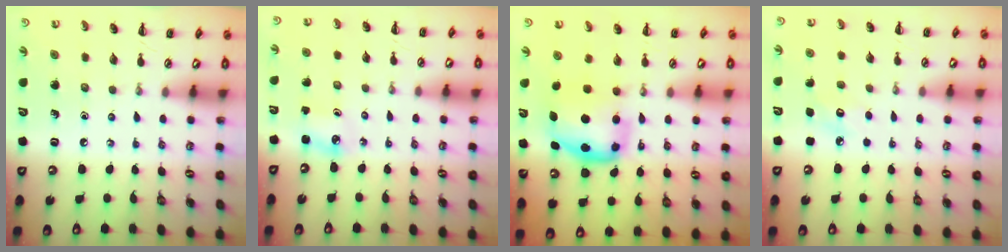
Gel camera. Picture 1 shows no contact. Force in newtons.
{"total": 2.6, "press": 2.6, "slide": 0.4}
{"total": 6.7, "press": 6.6, "slide": 1.1}
{"total": 7.0, "press": 6.8, "slide": 1.8}